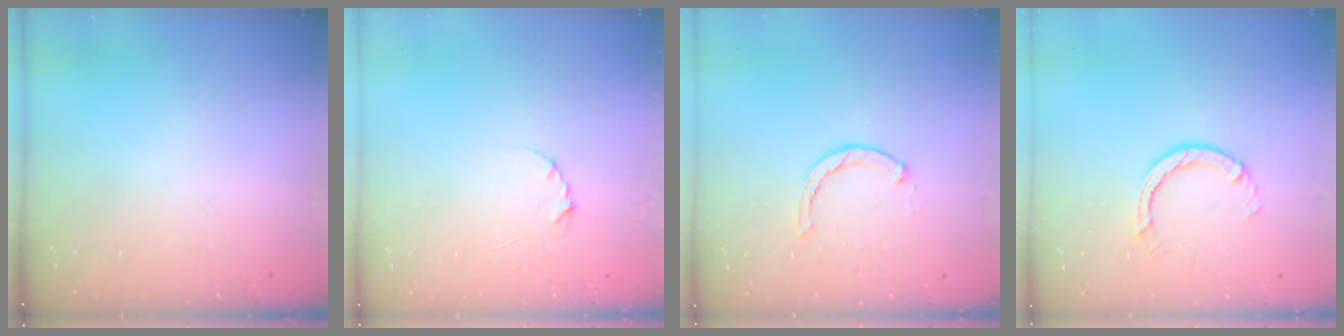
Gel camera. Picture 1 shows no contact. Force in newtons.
{"total": 2.3, "press": 2.3, "slide": 0.4}
{"total": 1.7, "press": 1.6, "slide": 0.3}
{"total": 2.9, "press": 2.9, "slide": 0.5}